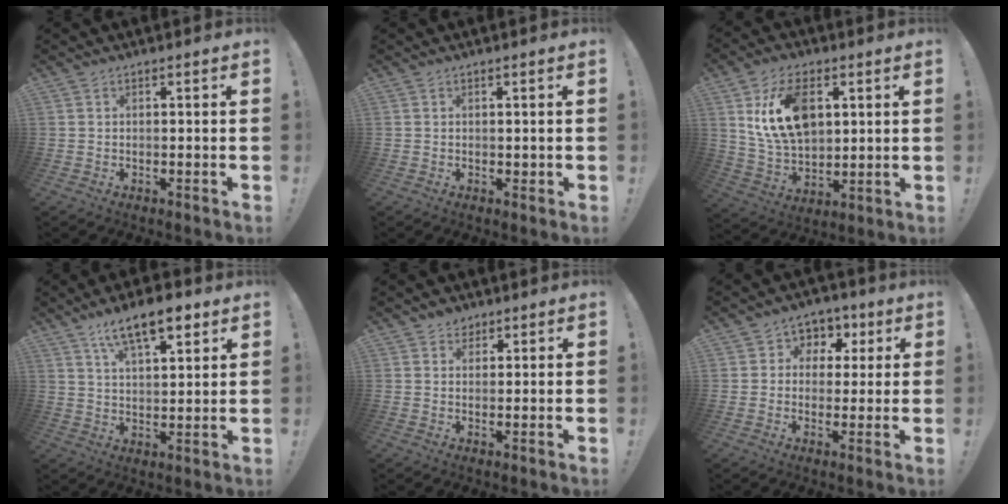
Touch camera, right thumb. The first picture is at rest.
{"total": 0.9, "force": [0.4, 0.8, 0.3], "torque": [0.003, -0.001, 0.006]}
{"total": 16.8, "force": [5.4, 10.7, 11.8], "torque": [-0.216, -0.016, 0.098]}
{"total": 12.5, "force": [7.6, 4.7, 8.8], "torque": [-0.139, -0.028, 0.131]}
{"total": 3.1, "force": [2.2, 2.2, 0.3], "torque": [0.010, -0.015, 0.037]}
{"total": 6.2, "force": [0.3, 6.0, 1.6], "torque": [-0.011, -0.002, 0.009]}